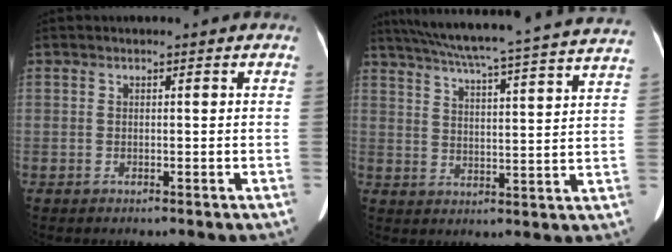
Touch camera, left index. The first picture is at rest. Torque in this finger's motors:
{"motor_torque": [0.90, -0.99, 0.03, 0.06]}